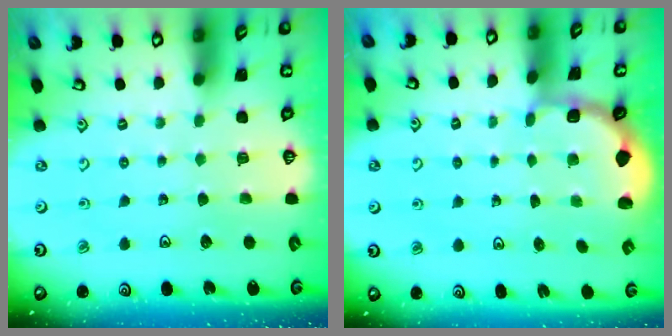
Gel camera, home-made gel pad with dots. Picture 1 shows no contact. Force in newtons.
{"total": 2.0, "press": 1.8, "slide": 0.7}